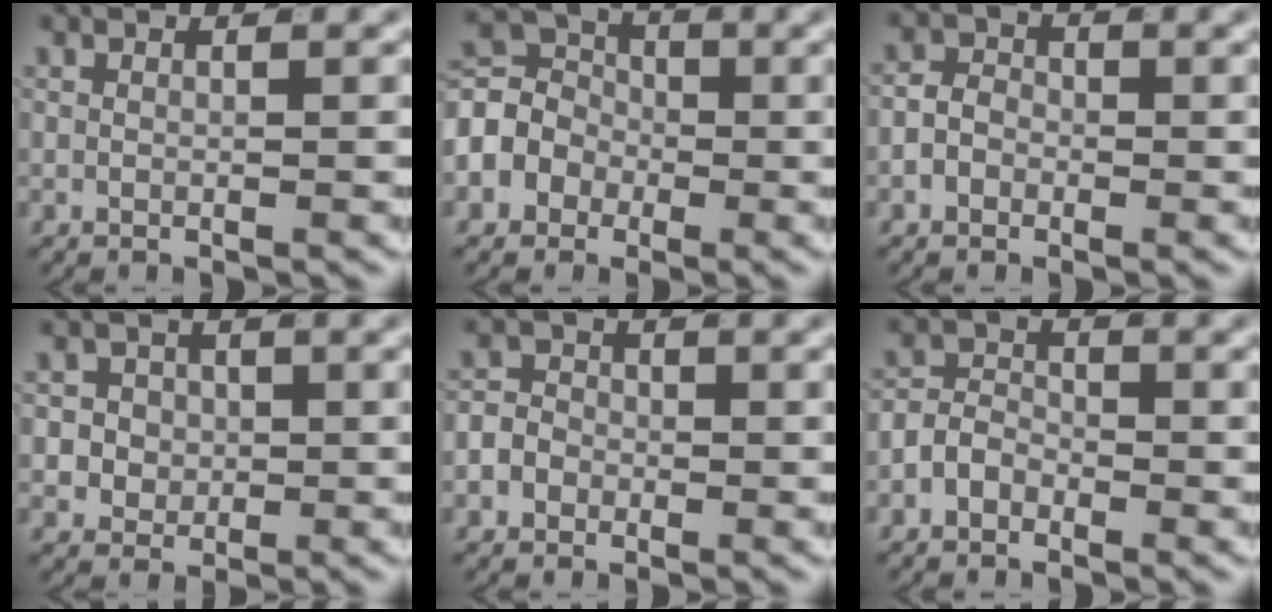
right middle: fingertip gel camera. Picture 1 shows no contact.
{"total": 8.3, "force": [-0.1, 7.2, 4.2], "torque": [-0.093, -0.018, -0.003]}
{"total": 2.3, "force": [-0.8, 1.9, 1.0], "torque": [-0.010, 0.000, -0.019]}
{"total": 4.9, "force": [-0.8, 4.5, 1.8], "torque": [-0.036, -0.013, -0.012]}
{"total": 3.8, "force": [-1.0, 3.4, 1.3], "torque": [-0.019, 0.003, -0.028]}
{"total": 2.8, "force": [-1.2, 2.3, 1.2], "torque": [-0.014, 0.000, -0.026]}